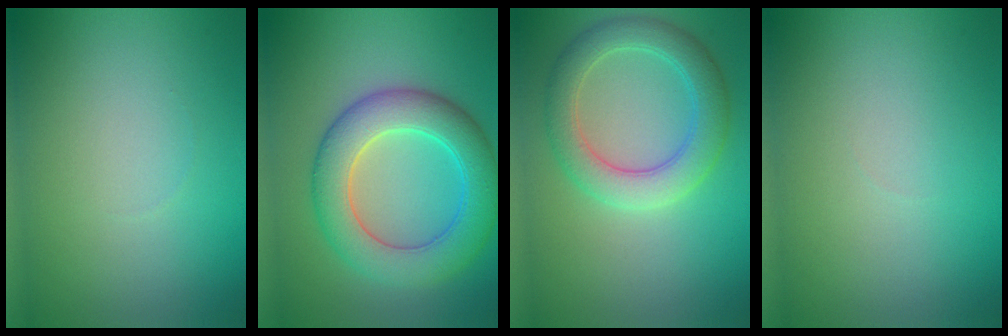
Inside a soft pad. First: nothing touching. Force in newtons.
{"total": 7.2, "press": 7.2, "slide": 0.1}
{"total": 4.8, "press": 4.8, "slide": 0.2}
{"total": 0.0}